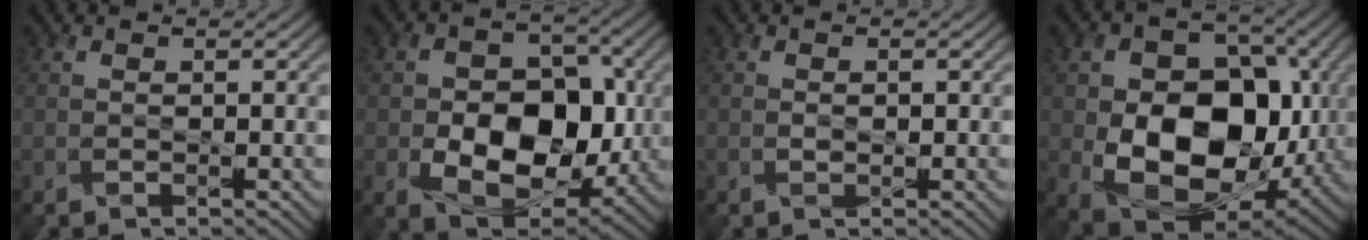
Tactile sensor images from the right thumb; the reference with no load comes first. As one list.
[{"total": 12.7, "force": [-2.6, 8.8, 8.8], "torque": [-0.139, -0.018, -0.043]}, {"total": 0.5, "force": [-0.1, 0.4, 0.3], "torque": [-0.003, -0.002, 0.000]}, {"total": 15.2, "force": [-1.8, 10.9, 10.4], "torque": [-0.174, -0.033, -0.029]}]